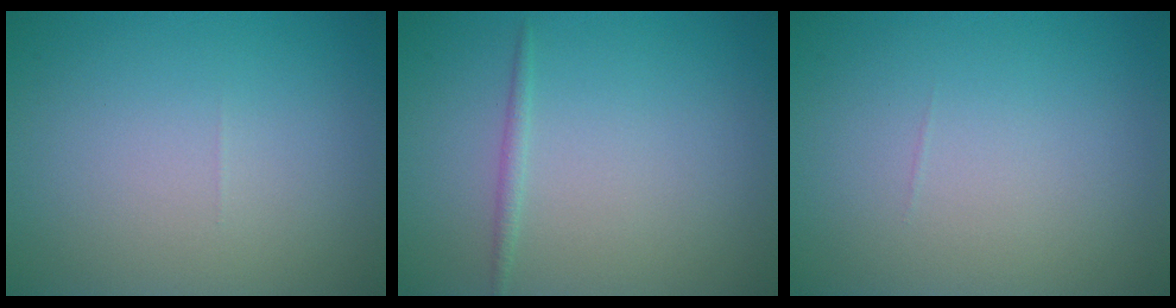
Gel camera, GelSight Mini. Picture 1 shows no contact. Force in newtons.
{"total": 0.8, "press": 0.8, "slide": 0.1}
{"total": 0.0}